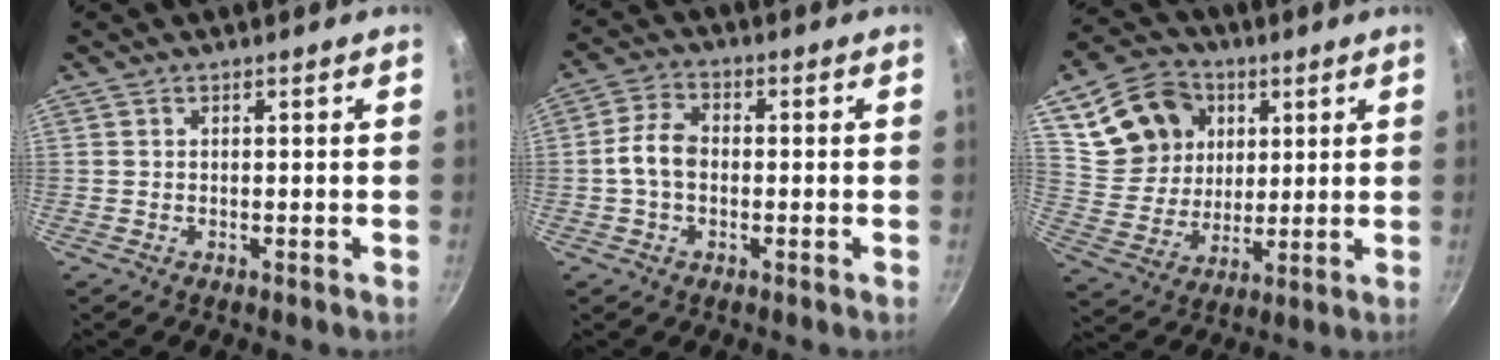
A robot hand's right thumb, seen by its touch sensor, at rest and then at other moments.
{"total": 5.9, "force": [-0.6, 3.9, 4.4], "torque": [-0.080, 0.025, -0.019]}
{"total": 16.5, "force": [6.3, 13.5, 7.2], "torque": [-0.112, -0.006, 0.122]}